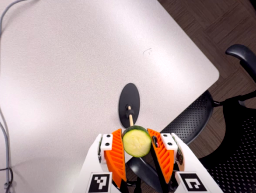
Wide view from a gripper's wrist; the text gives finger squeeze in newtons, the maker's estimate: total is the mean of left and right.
{"total": 11.0, "left": 11.0, "right": 11.0}